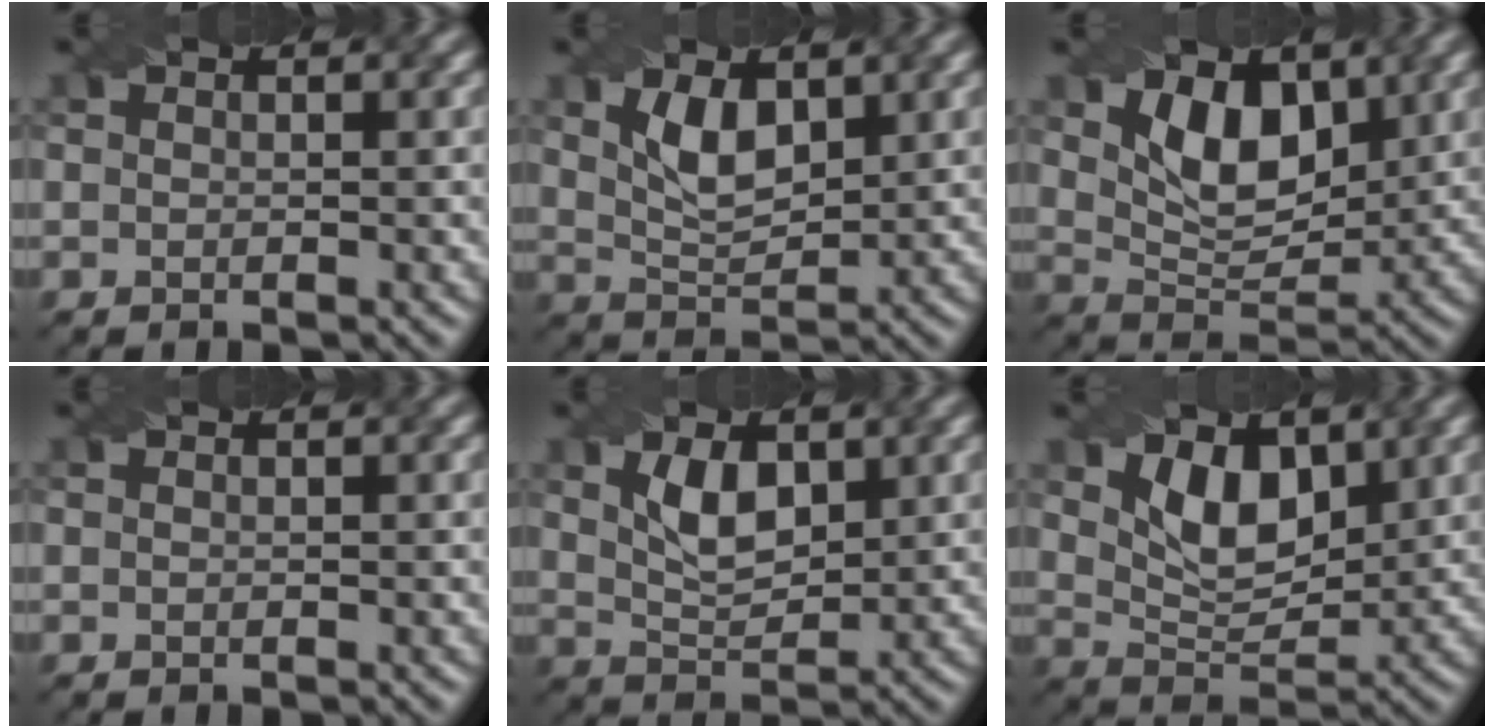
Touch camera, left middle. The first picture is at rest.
{"total": 3.9, "force": [1.7, 2.0, 2.9], "torque": [-0.063, -0.001, 0.035]}
{"total": 5.9, "force": [2.2, 3.5, 4.2], "torque": [-0.081, -0.009, 0.038]}
{"total": 0.0}
{"total": 3.9, "force": [1.5, 2.1, 2.9], "torque": [-0.061, 0.000, 0.032]}
{"total": 5.1, "force": [2.2, 2.9, 3.5], "torque": [-0.075, -0.008, 0.037]}